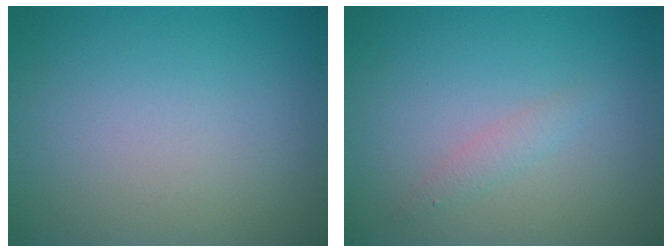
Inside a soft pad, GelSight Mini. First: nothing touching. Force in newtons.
{"total": 1.1, "press": 1.1, "slide": 0.0}